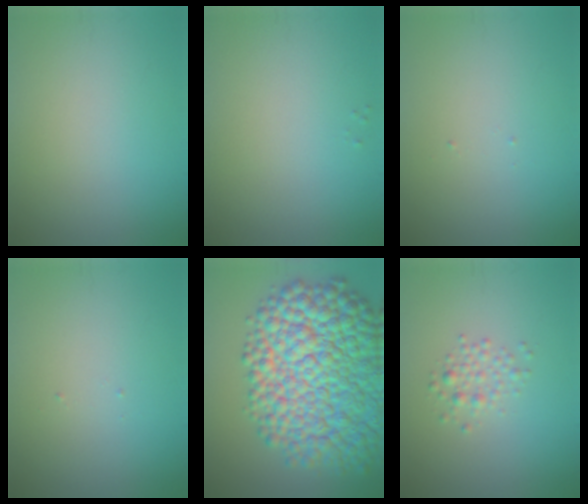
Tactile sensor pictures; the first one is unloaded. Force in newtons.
{"total": 0.0}
{"total": 0.0}
{"total": 0.0}
{"total": 14.4, "press": 14.4, "slide": 0.4}
{"total": 1.7, "press": 1.7, "slide": 0.1}